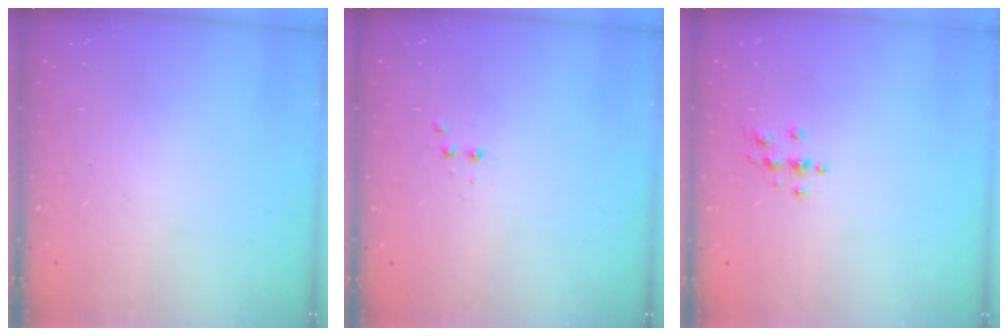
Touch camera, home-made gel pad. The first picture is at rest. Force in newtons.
{"total": 2.5, "press": 2.4, "slide": 0.5}
{"total": 3.5, "press": 3.4, "slide": 0.5}